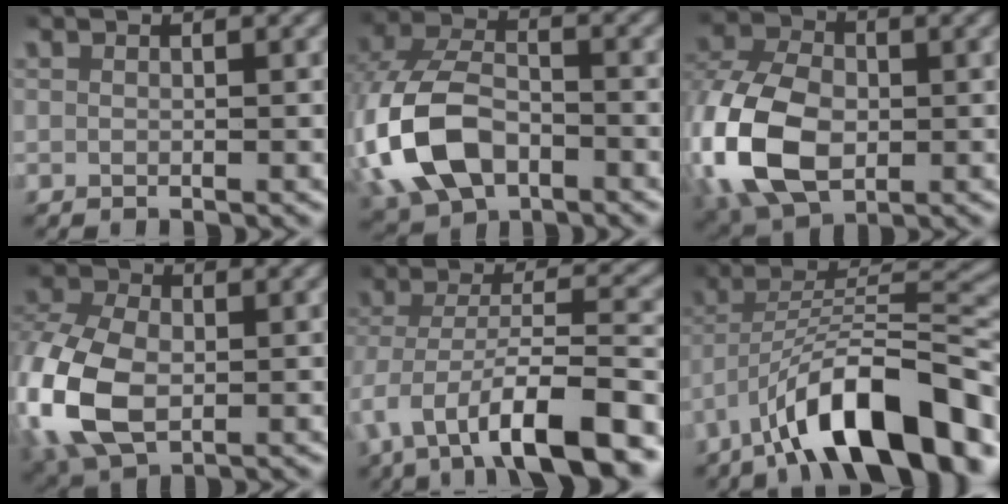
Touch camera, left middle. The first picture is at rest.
{"total": 10.5, "force": [-1.9, 7.9, 6.6], "torque": [-0.187, -0.032, -0.020]}
{"total": 11.1, "force": [-1.6, 8.4, 7.0], "torque": [-0.197, -0.040, -0.006]}
{"total": 9.4, "force": [-1.2, 7.3, 5.9], "torque": [-0.181, -0.037, -0.001]}
{"total": 7.9, "force": [-3.5, 3.1, 6.4], "torque": [-0.117, -0.008, -0.050]}
{"total": 10.1, "force": [-4.8, 4.0, 8.0], "torque": [-0.141, -0.013, -0.061]}